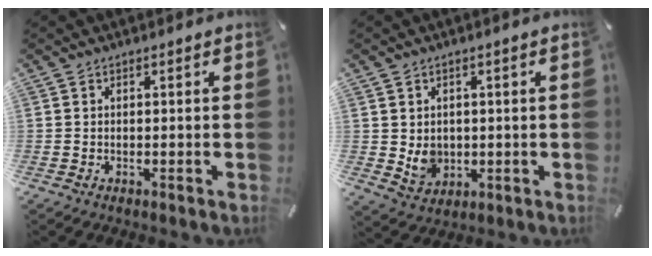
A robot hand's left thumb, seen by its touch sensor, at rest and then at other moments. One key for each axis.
{"total": 5.2, "fx": 0.6, "fy": 4.9, "fz": 1.8, "tx": -0.021, "ty": -0.002, "tz": 0.012}